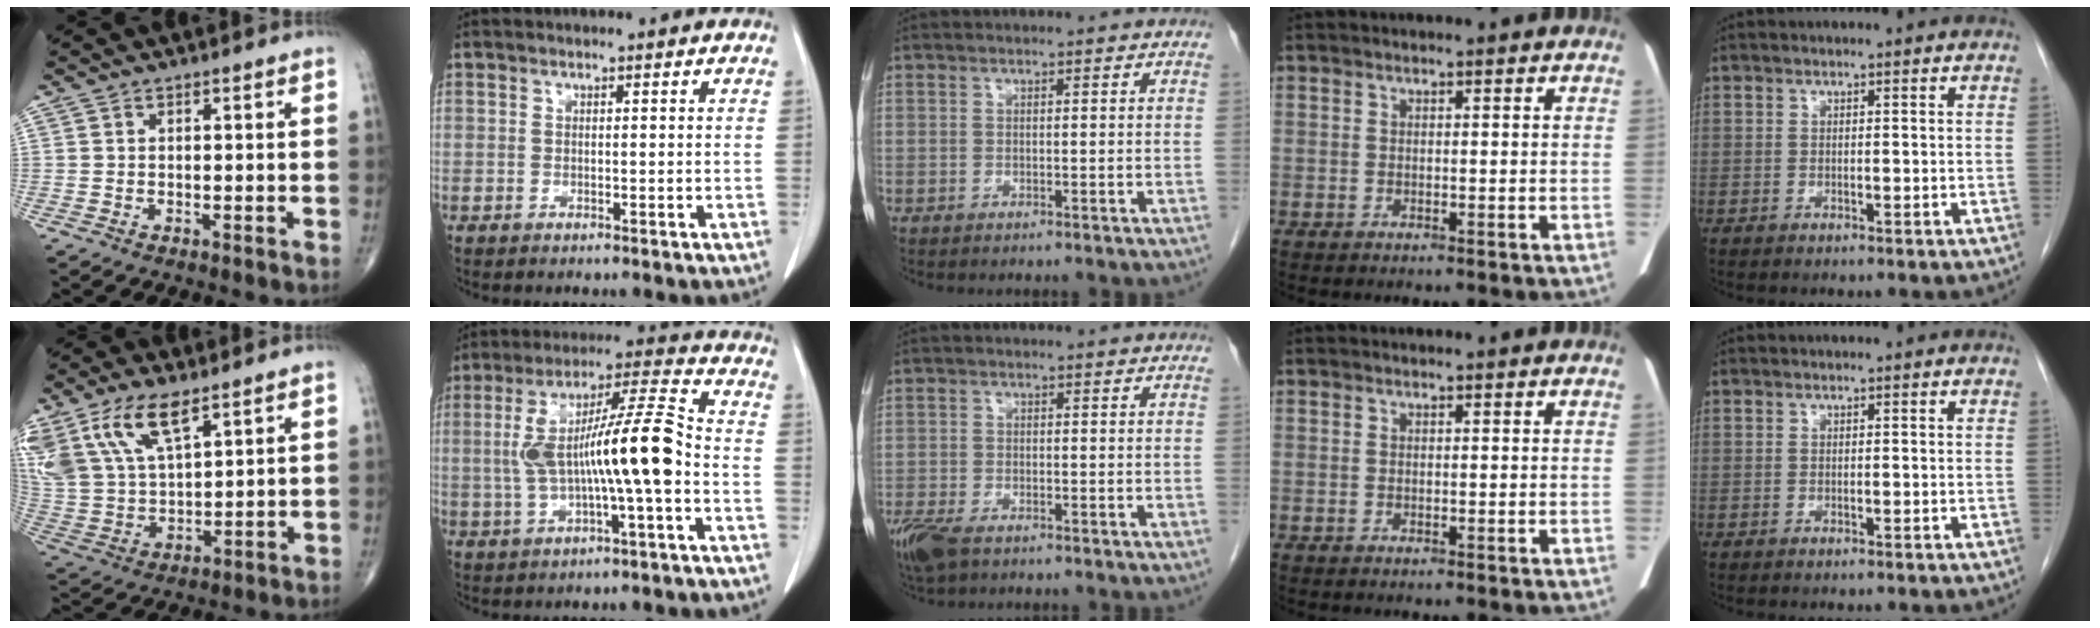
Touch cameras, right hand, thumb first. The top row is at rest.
{"thumb": {"total": 17.1, "force": [9.6, 7.9, 11.7], "torque": [-0.243, -0.023, 0.197]}, "index": {"total": 13.8, "force": [-1.5, 1.1, 13.7], "torque": [-0.250, 0.026, -0.025]}, "middle": {"total": 5.7, "force": [-3.9, 2.3, 3.5], "torque": [-0.074, -0.013, -0.069]}}